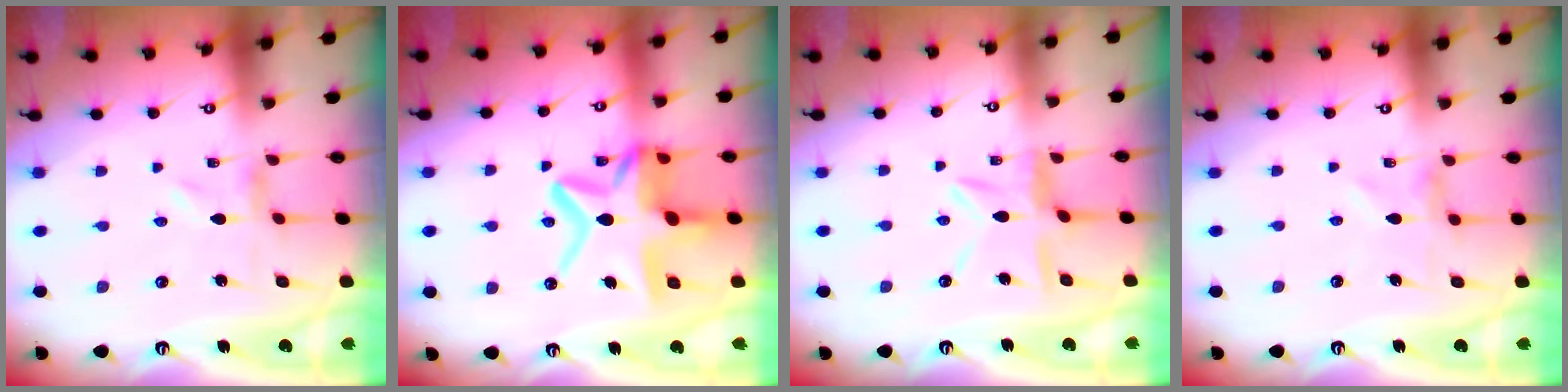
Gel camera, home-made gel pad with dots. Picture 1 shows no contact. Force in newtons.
{"total": 16.1, "press": 16.1, "slide": 1.6}
{"total": 10.0, "press": 10.0, "slide": 1.0}
{"total": 1.8, "press": 1.8, "slide": 0.2}